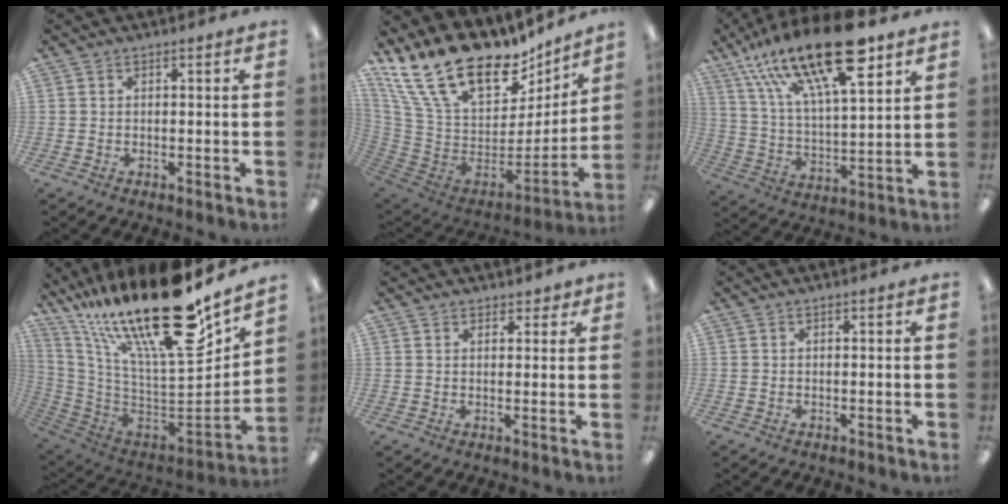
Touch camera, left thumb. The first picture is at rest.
{"total": 25.2, "force": [17.7, 12.0, 13.4], "torque": [-0.247, -0.132, 0.333]}
{"total": 24.4, "force": [16.0, 7.8, 16.6], "torque": [-0.292, -0.083, 0.266]}
{"total": 29.7, "force": [18.1, 8.9, 21.7], "torque": [-0.341, -0.142, 0.305]}
{"total": 2.3, "force": [2.0, 1.2, 0.3], "torque": [0.001, -0.004, 0.036]}
{"total": 0.0}